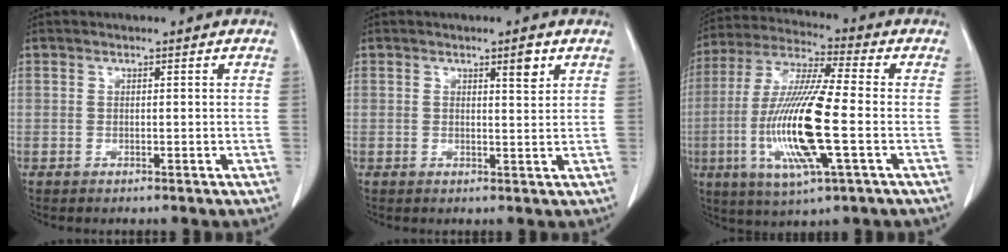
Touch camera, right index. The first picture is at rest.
{"total": 2.6, "force": [1.5, 0.4, 2.1], "torque": [-0.031, -0.006, 0.022]}
{"total": 16.7, "force": [-3.4, 1.4, 16.3], "torque": [-0.339, -0.014, -0.065]}